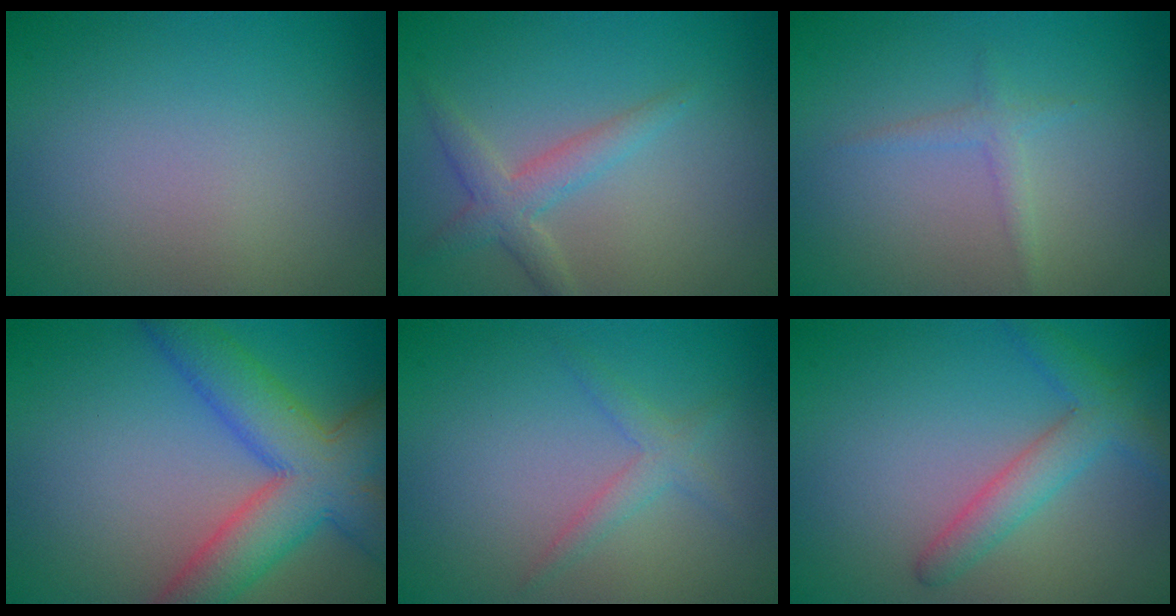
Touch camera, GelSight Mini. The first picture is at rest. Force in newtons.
{"total": 2.5, "press": 2.5, "slide": 0.1}
{"total": 1.1, "press": 1.1, "slide": 0.1}
{"total": 8.4, "press": 8.4, "slide": 0.3}
{"total": 1.7, "press": 1.7, "slide": 0.1}
{"total": 2.2, "press": 2.2, "slide": 0.2}